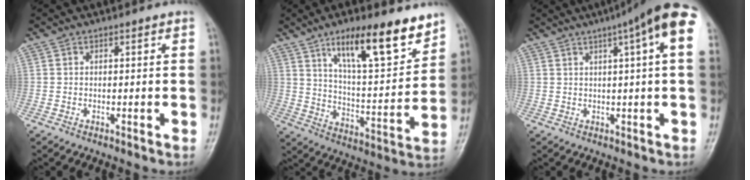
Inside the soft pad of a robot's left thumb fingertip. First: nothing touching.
{"total": 17.2, "force": [11.2, 4.9, 12.2], "torque": [-0.158, -0.063, 0.191]}
{"total": 13.0, "force": [5.8, 1.6, 11.5], "torque": [-0.153, 0.020, 0.070]}